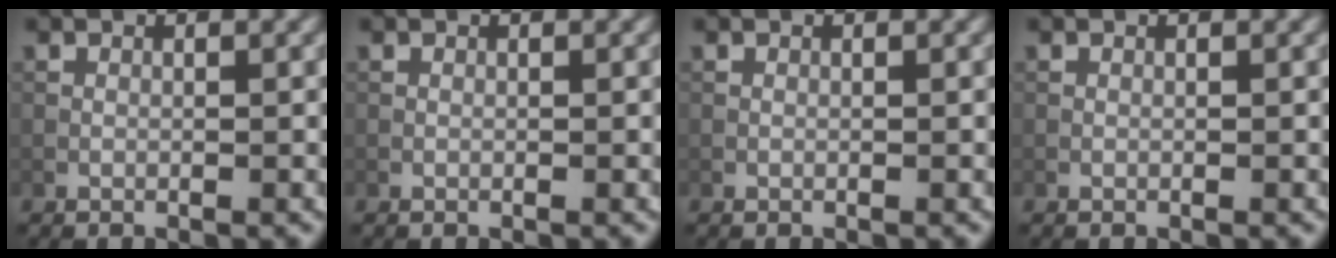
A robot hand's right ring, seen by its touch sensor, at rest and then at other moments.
{"total": 0.0}
{"total": 0.0}
{"total": 0.0}